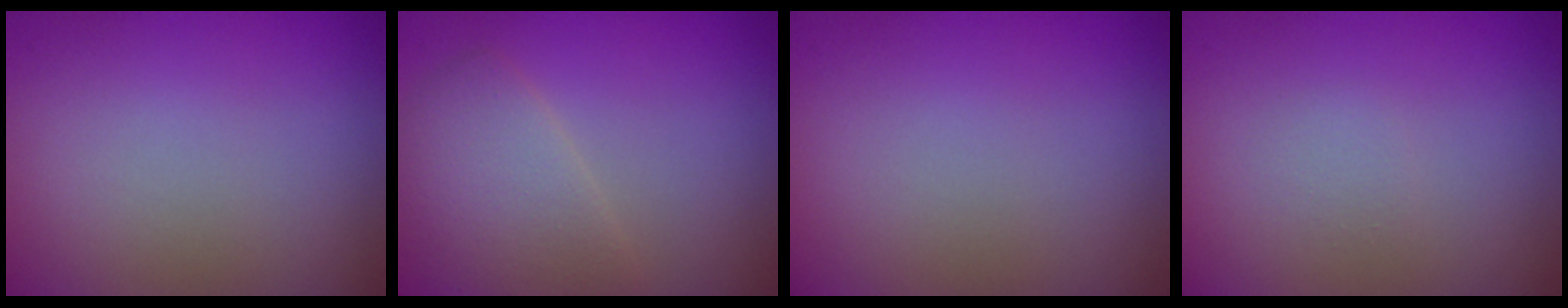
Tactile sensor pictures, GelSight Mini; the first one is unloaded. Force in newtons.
{"total": 4.0, "press": 4.0, "slide": 0.2}
{"total": 0.0}
{"total": 0.7, "press": 0.7, "slide": 0.0}